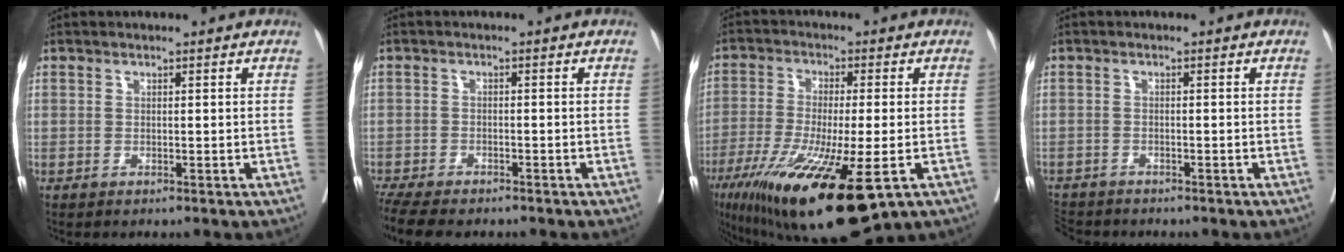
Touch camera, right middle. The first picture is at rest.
{"total": 9.5, "force": [-7.9, 2.7, 4.6], "torque": [-0.083, -0.009, -0.123]}
{"total": 21.2, "force": [-10.6, 4.5, 17.8], "torque": [-0.296, -0.060, -0.169]}
{"total": 4.4, "force": [-4.0, 1.7, 0.4], "torque": [-0.004, -0.009, -0.071]}